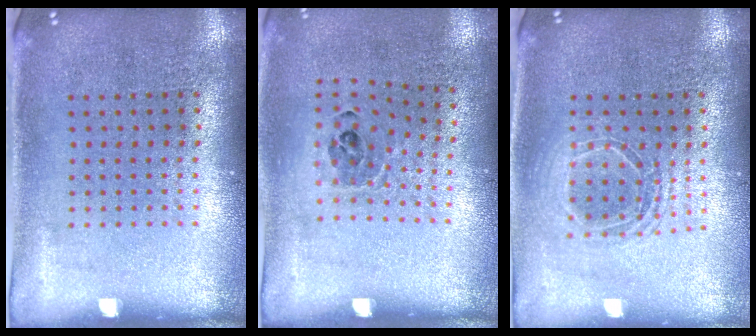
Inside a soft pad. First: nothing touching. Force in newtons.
{"total": 0.9, "press": 0.8, "slide": 0.5}
{"total": 1.6, "press": 1.4, "slide": 0.8}